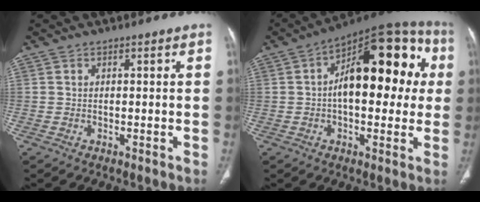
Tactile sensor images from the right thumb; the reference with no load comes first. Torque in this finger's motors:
{"motor_torque": [-0.18, 1.23, 0.79, 0.61, 0.12]}